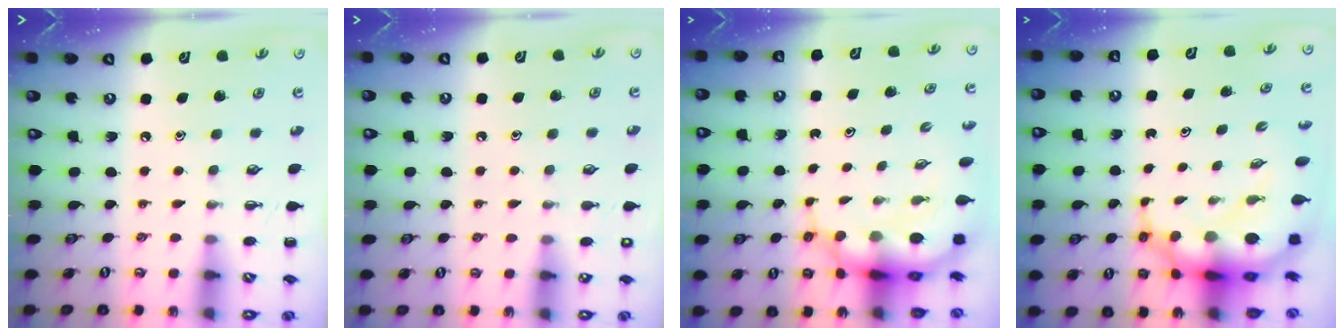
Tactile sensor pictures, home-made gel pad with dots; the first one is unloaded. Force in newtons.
{"total": 1.1, "press": 1.1, "slide": 0.2}
{"total": 9.2, "press": 8.8, "slide": 2.7}
{"total": 12.4, "press": 12.0, "slide": 3.3}